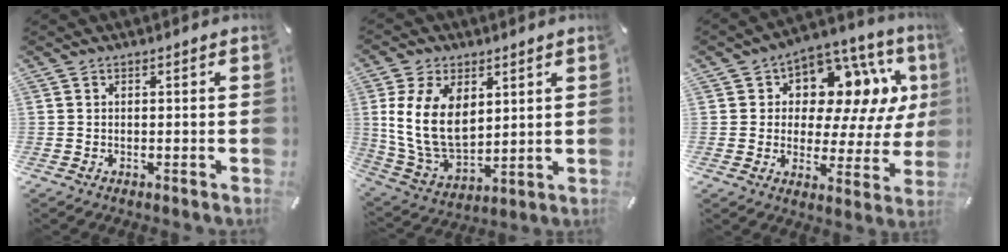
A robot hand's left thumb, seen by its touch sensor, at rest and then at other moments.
{"total": 14.6, "force": [3.6, 10.0, 9.9], "torque": [-0.222, -0.011, 0.067]}
{"total": 12.8, "force": [5.2, 8.2, 8.3], "torque": [-0.118, -0.042, 0.089]}